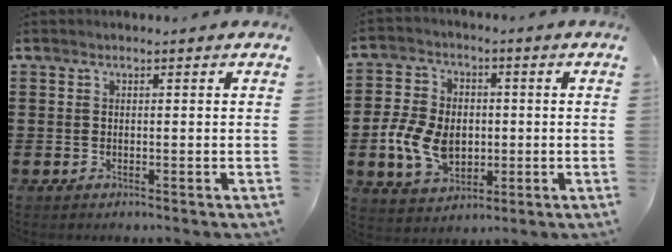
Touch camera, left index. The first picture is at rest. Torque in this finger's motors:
{"motor_torque": [1.08, 1.06, 0.44, 0.18]}